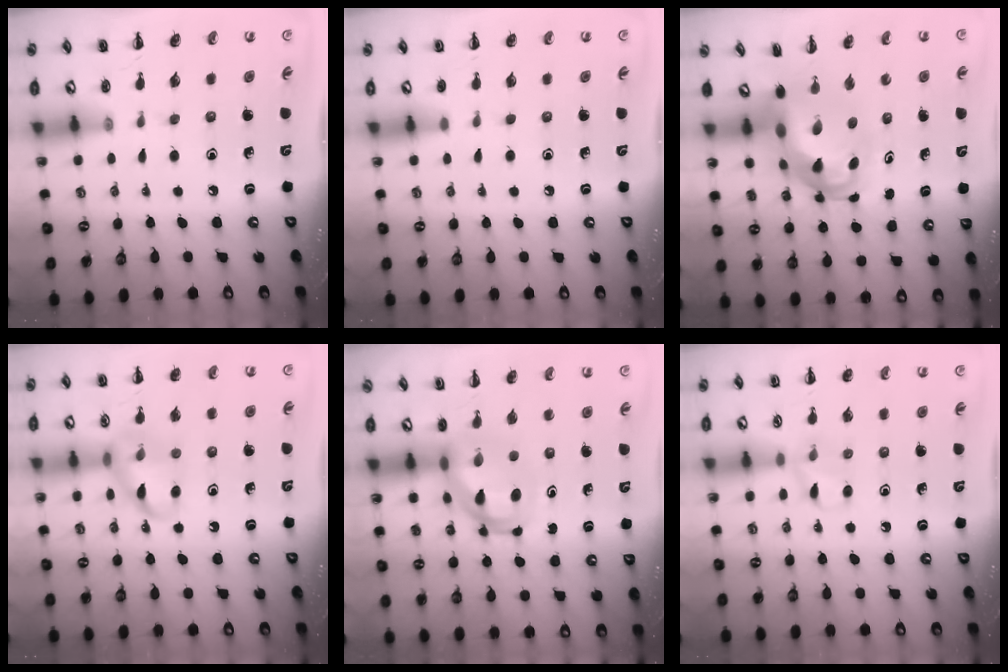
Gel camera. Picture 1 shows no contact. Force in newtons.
{"total": 0.7, "press": 0.7, "slide": 0.0}
{"total": 6.9, "press": 6.7, "slide": 2.0}
{"total": 11.5, "press": 11.4, "slide": 1.3}
{"total": 5.2, "press": 5.0, "slide": 1.3}
{"total": 7.8, "press": 7.5, "slide": 2.2}